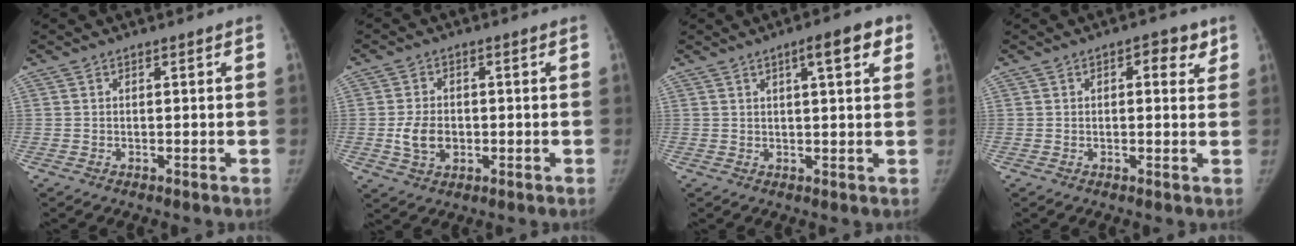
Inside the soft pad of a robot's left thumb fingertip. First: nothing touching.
{"total": 5.8, "force": [-0.9, 4.4, 3.7], "torque": [-0.054, 0.001, -0.011]}
{"total": 6.6, "force": [3.1, 1.6, 5.6], "torque": [-0.065, -0.001, 0.038]}
{"total": 4.3, "force": [1.9, 2.3, 3.1], "torque": [-0.013, -0.001, 0.017]}